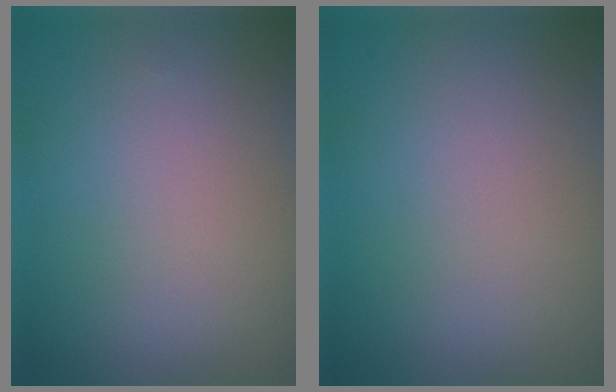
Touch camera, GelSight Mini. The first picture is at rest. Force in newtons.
{"total": 0.0}